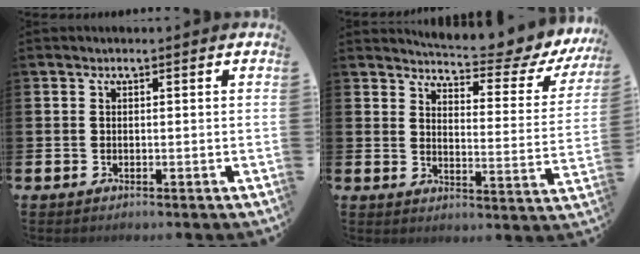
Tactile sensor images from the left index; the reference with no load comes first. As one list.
[{"total": 6.0, "force": [5.5, 0.6, 2.1], "torque": [-0.046, -0.051, 0.087]}]